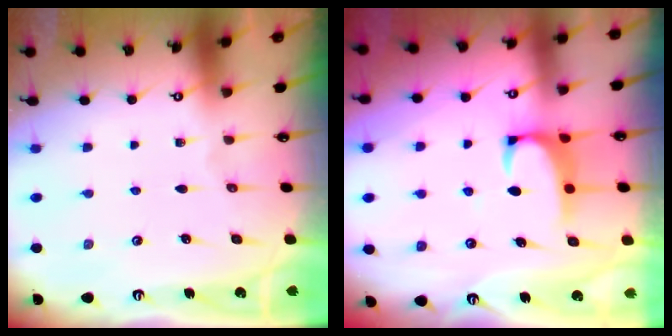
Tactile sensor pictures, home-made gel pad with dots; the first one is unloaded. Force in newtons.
{"total": 1.9, "press": 1.7, "slide": 0.8}